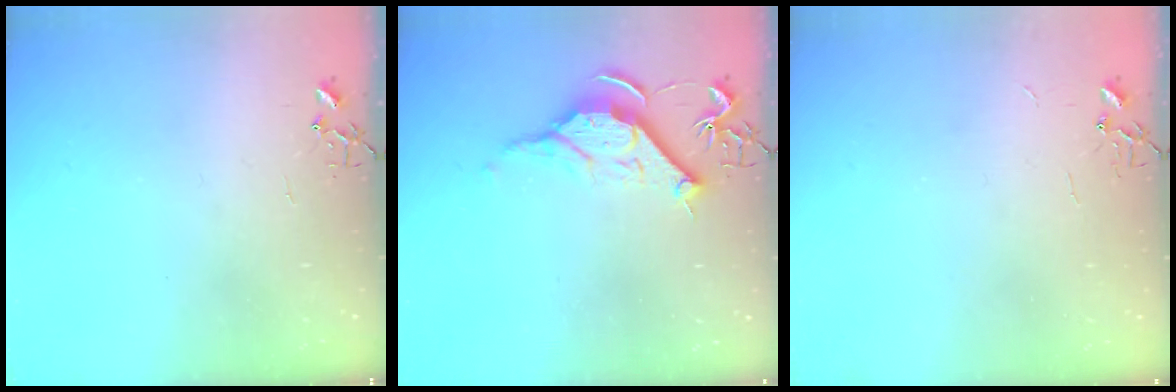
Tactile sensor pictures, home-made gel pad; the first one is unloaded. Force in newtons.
{"total": 11.4, "press": 11.4, "slide": 0.8}
{"total": 2.2, "press": 2.2, "slide": 0.3}